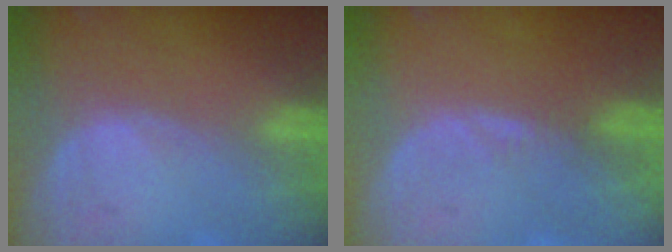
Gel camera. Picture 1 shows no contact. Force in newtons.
{"total": 0.8, "press": 0.8, "slide": 0.1}